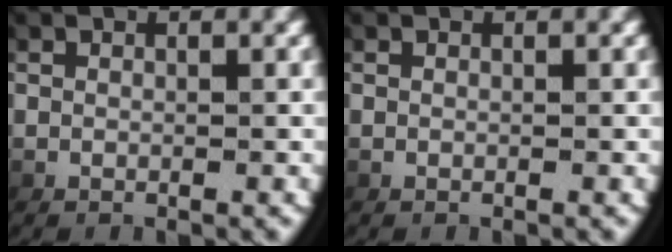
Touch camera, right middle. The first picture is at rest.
{"total": 0.0}